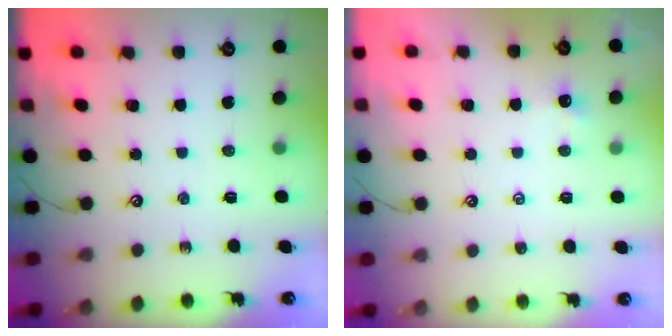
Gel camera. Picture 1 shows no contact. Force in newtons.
{"total": 0.5, "press": 0.4, "slide": 0.3}